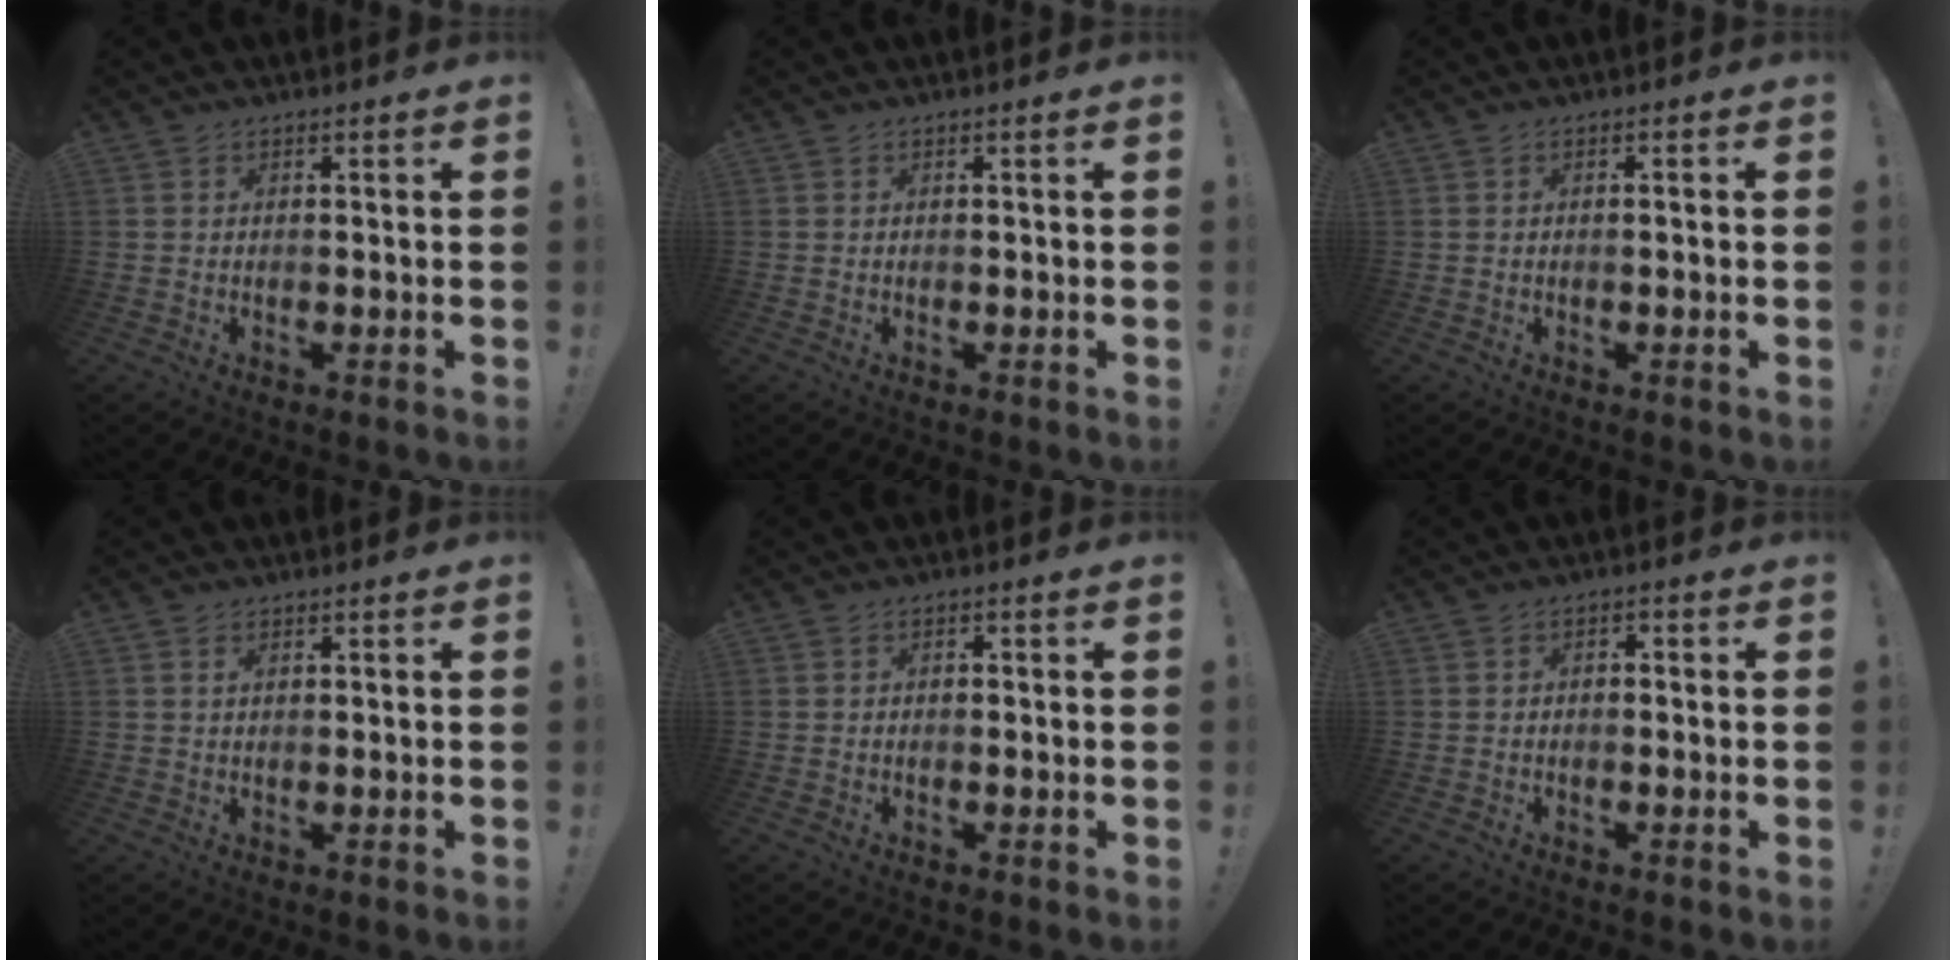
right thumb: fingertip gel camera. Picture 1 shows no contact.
{"total": 0.0}
{"total": 0.7, "force": [-0.2, -0.4, 0.5], "torque": [-0.010, -0.001, -0.005]}
{"total": 1.1, "force": [0.5, 0.5, 0.8], "torque": [-0.014, -0.001, 0.009]}
{"total": 1.1, "force": [-0.9, 0.4, 0.4], "torque": [-0.007, 0.003, -0.017]}
{"total": 1.7, "force": [-1.5, 0.6, 0.5], "torque": [-0.009, 0.008, -0.028]}